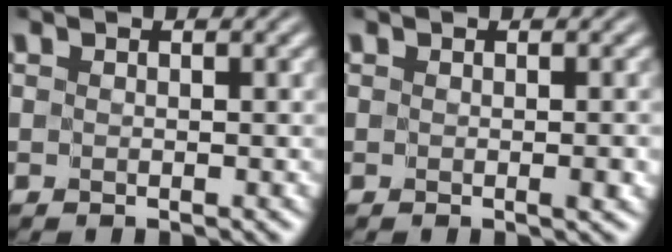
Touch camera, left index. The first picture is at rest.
{"total": 0.8, "force": [-0.3, 0.0, 0.7], "torque": [-0.011, -0.005, -0.002]}